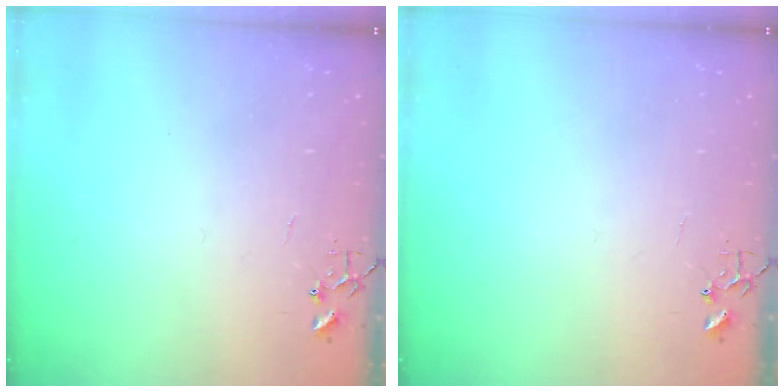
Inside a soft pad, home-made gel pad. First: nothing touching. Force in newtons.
{"total": 0.0}